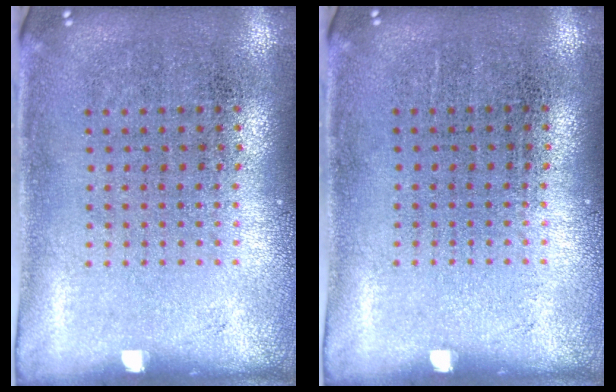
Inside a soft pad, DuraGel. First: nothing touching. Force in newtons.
{"total": 0.0}